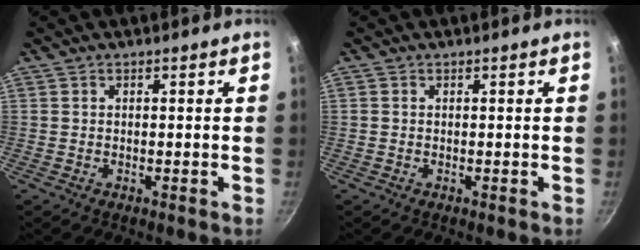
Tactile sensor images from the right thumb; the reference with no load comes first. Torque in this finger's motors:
{"motor_torque": [-0.33, 0.11, -0.24, 0.13, 0.03]}